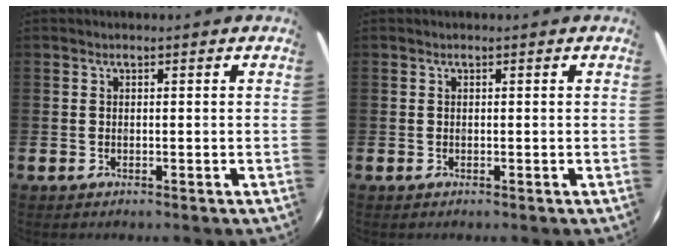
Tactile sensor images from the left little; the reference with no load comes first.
{"total": 0.0}